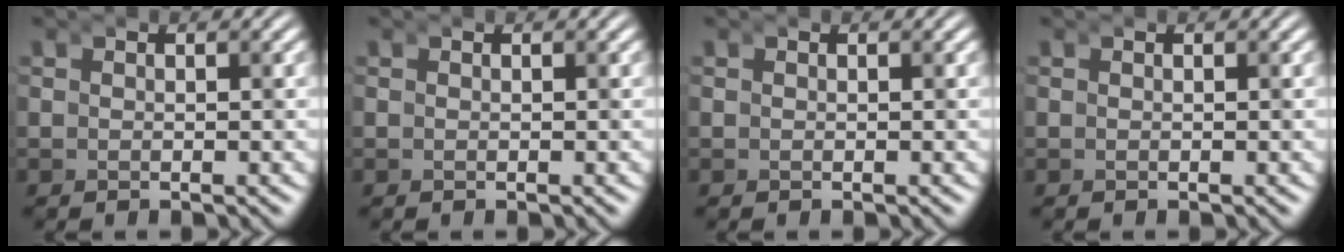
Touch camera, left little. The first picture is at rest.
{"total": 0.0}
{"total": 0.0}
{"total": 0.0}